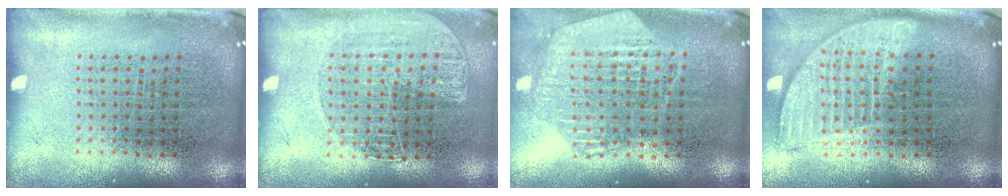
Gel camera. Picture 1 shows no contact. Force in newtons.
{"total": 1.3, "press": 1.3, "slide": 0.1}
{"total": 1.2, "press": 1.2, "slide": 0.2}
{"total": 1.8, "press": 1.5, "slide": 1.0}